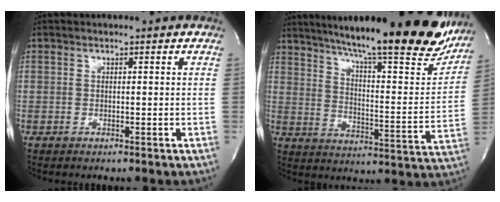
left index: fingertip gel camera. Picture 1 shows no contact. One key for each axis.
{"total": 28.5, "fx": 23.5, "fy": 3.7, "fz": 15.7, "tx": -0.238, "ty": -0.056, "tz": 0.308}